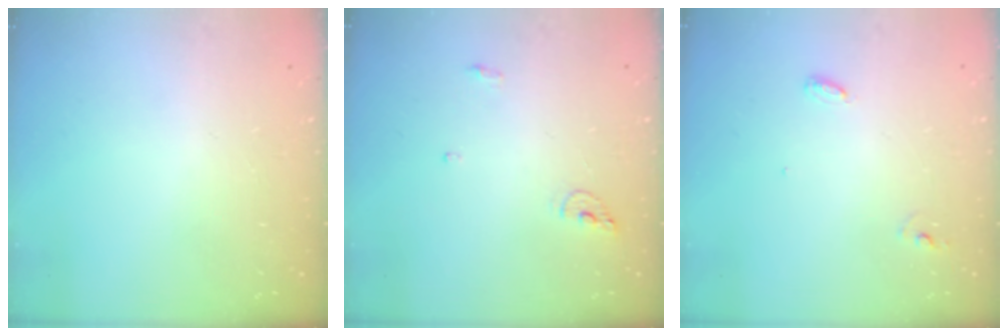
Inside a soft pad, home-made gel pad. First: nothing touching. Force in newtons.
{"total": 6.3, "press": 6.3, "slide": 0.3}
{"total": 4.5, "press": 4.5, "slide": 0.4}